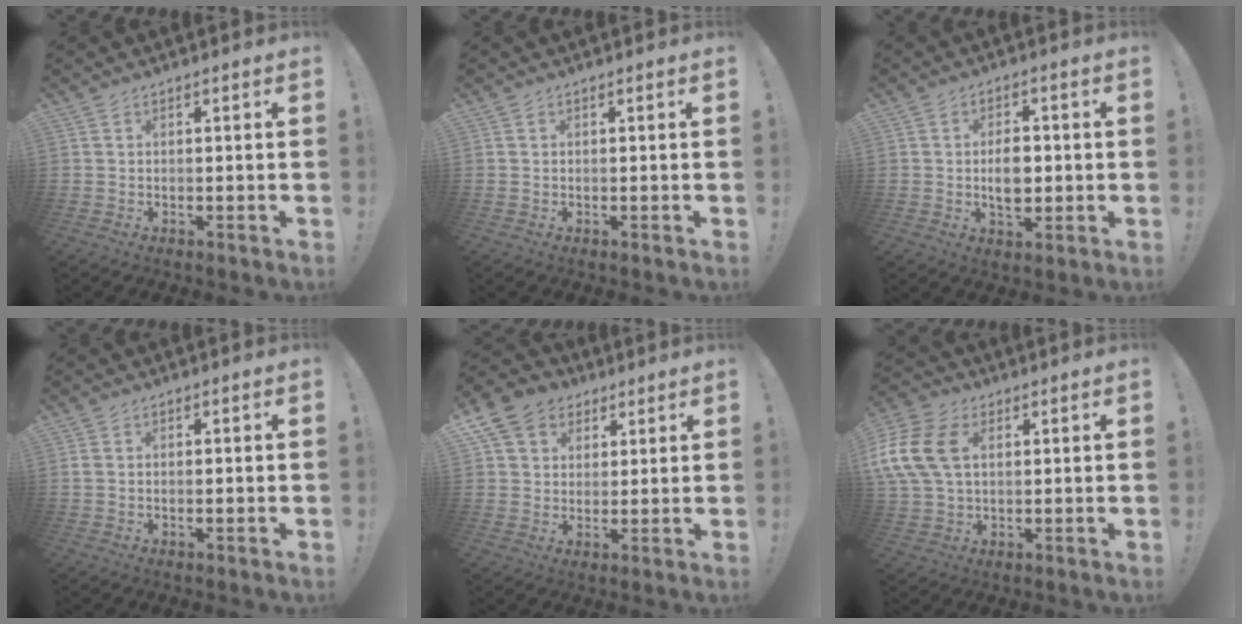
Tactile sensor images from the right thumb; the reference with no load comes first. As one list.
[{"total": 0.0}, {"total": 6.9, "force": [-0.3, 4.7, 5.0], "torque": [-0.066, 0.003, -0.008]}, {"total": 1.0, "force": [-0.1, 0.6, 0.8], "torque": [-0.012, 0.004, -0.001]}, {"total": 10.9, "force": [4.7, 8.9, 4.2], "torque": [-0.057, -0.019, 0.096]}, {"total": 15.9, "force": [3.4, 11.2, 10.9], "torque": [-0.240, 0.000, 0.064]}]